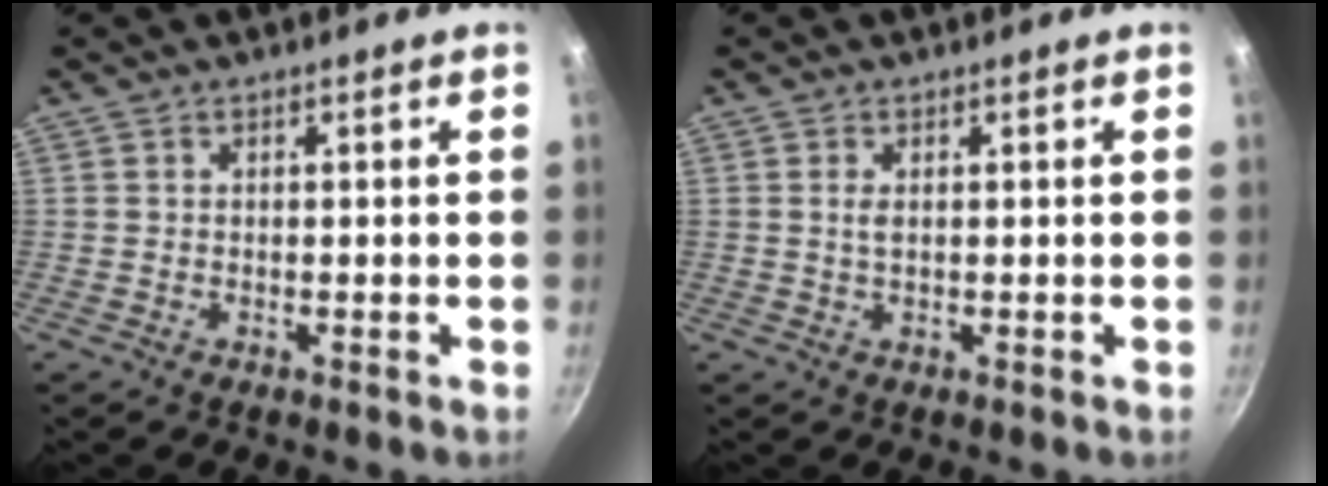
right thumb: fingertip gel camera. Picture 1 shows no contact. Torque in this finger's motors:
{"motor_torque": [-0.74, -0.01, 0.17, 0.34, -0.06]}